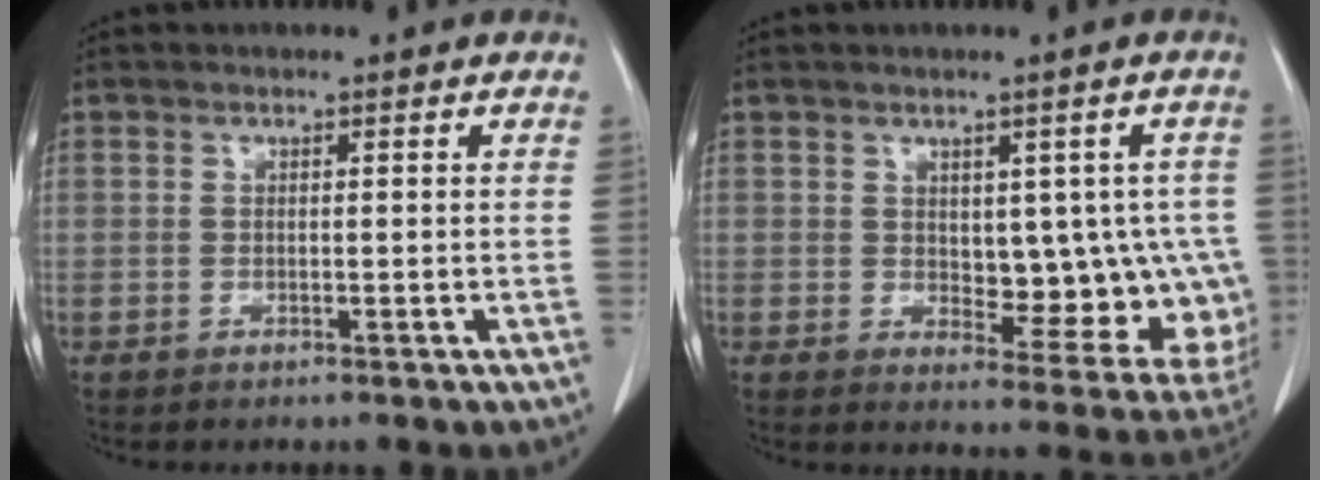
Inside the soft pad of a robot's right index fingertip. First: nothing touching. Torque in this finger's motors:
{"motor_torque": [0.29, 0.11, 0.14, 0.00]}